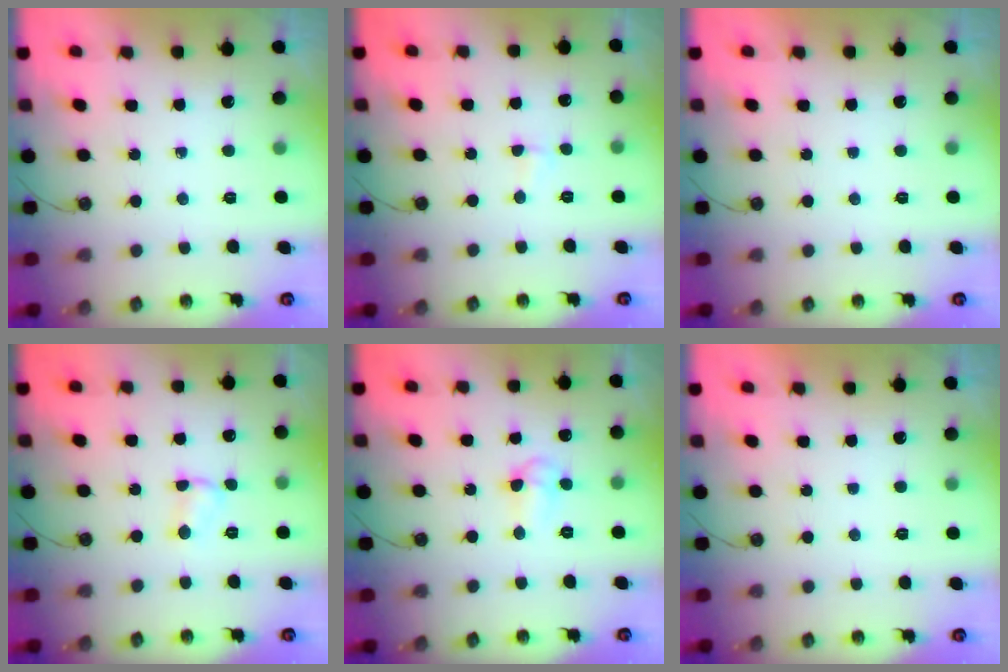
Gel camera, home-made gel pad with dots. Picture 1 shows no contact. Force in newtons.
{"total": 4.1, "press": 2.2, "slide": 3.5}
{"total": 0.0}
{"total": 3.5, "press": 3.5, "slide": 0.4}
{"total": 4.7, "press": 4.5, "slide": 1.1}
{"total": 0.0}